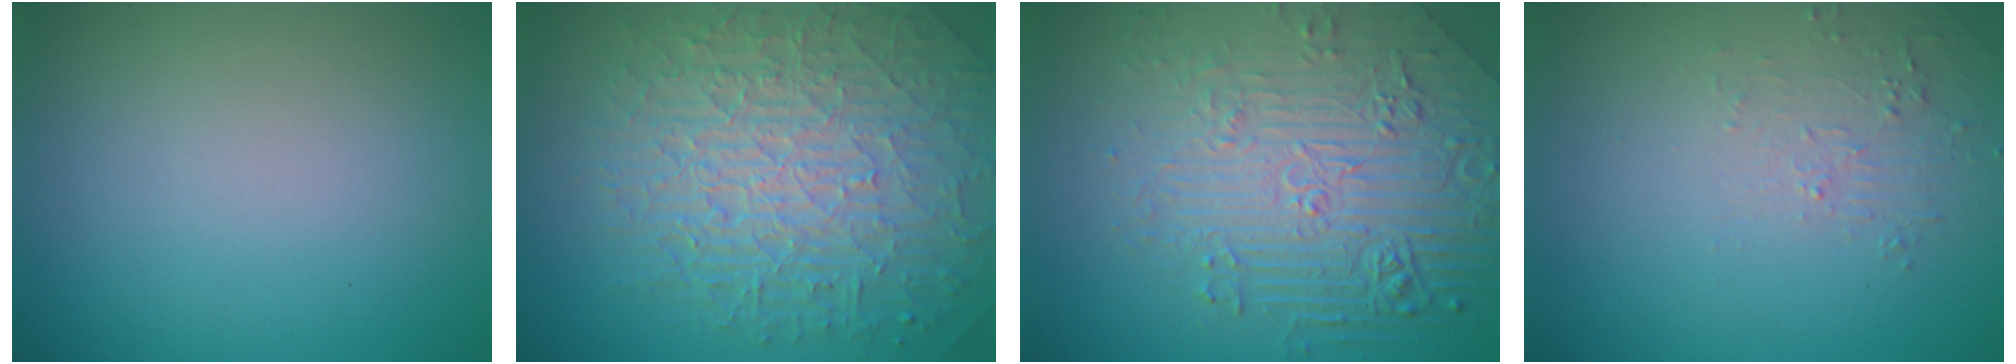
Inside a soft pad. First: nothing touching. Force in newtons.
{"total": 9.9, "press": 6.5, "slide": 7.5}
{"total": 8.5, "press": 5.9, "slide": 6.1}
{"total": 1.6, "press": 0.4, "slide": 1.6}